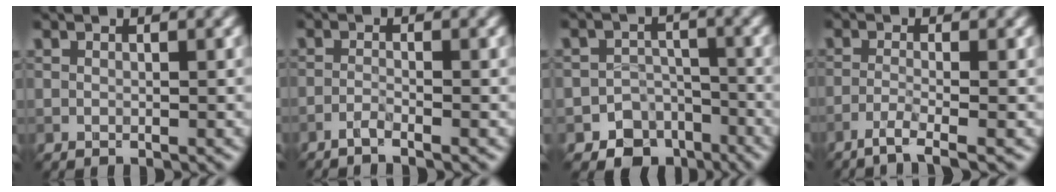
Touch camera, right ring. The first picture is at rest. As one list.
[{"total": 1.3, "force": [-1.0, 0.1, 0.9], "torque": [-0.014, 0.001, -0.028]}, {"total": 5.9, "force": [-3.8, 4.4, 1.2], "torque": [0.019, 0.000, -0.062]}, {"total": 2.8, "force": [-1.7, 0.3, 2.2], "torque": [-0.037, 0.001, -0.049]}]